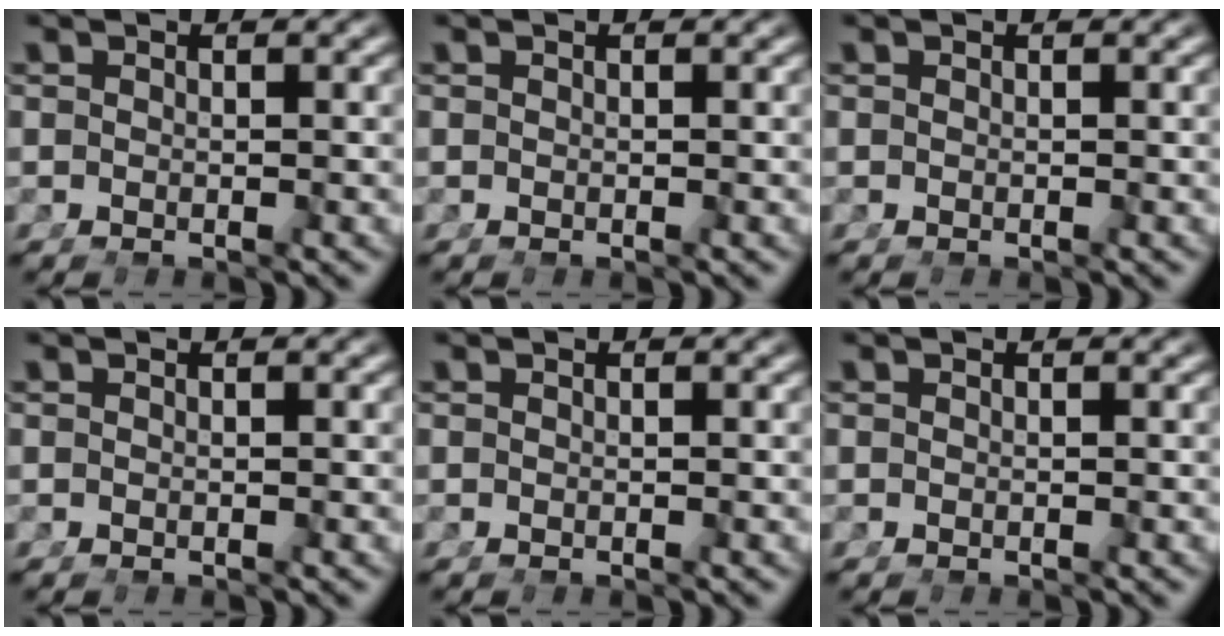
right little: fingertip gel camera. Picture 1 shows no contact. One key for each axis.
{"total": 0.0}
{"total": 0.0}
{"total": 0.0}
{"total": 0.0}
{"total": 0.0}